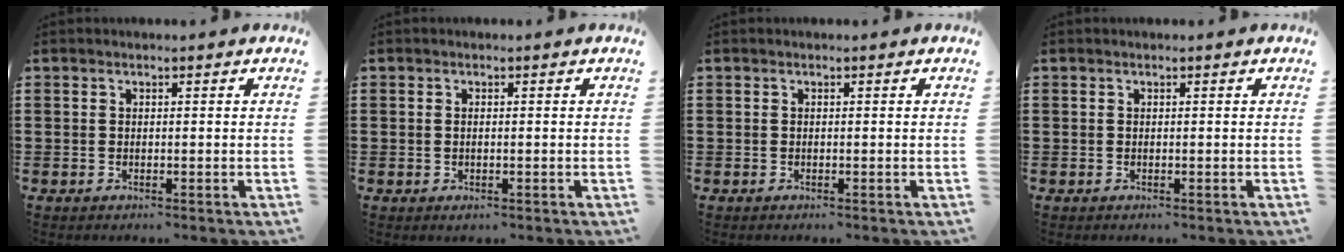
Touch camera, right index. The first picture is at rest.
{"total": 0.6, "force": [-0.1, 0.2, 0.6], "torque": [-0.013, -0.004, -0.001]}
{"total": 0.0}
{"total": 0.0}